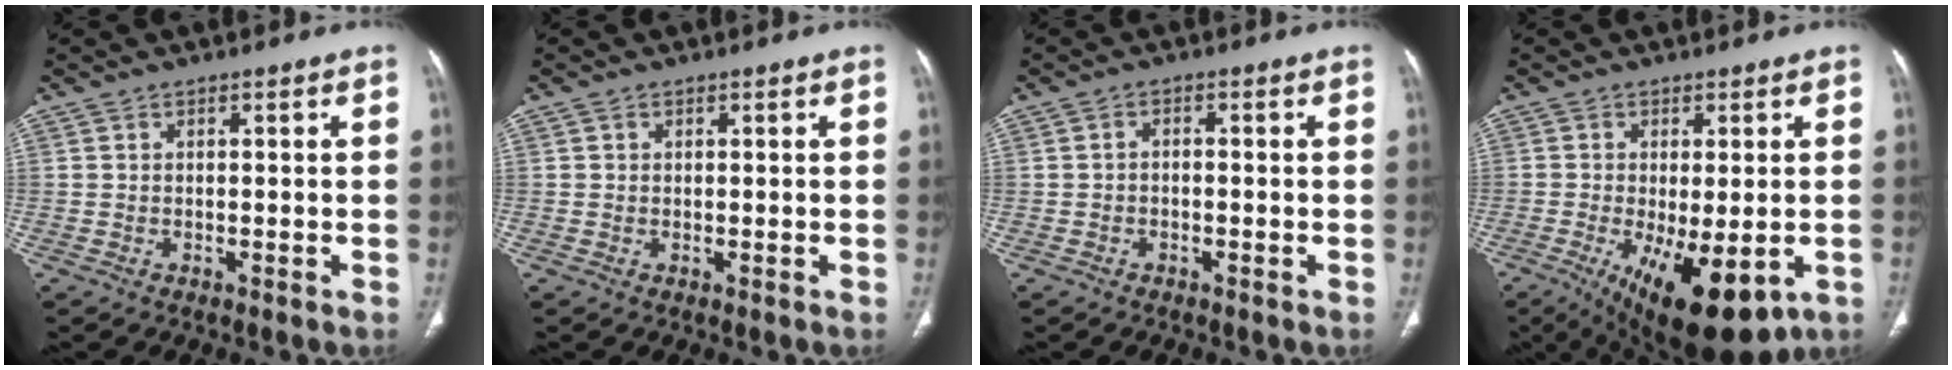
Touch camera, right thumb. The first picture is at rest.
{"total": 0.5, "force": [0.2, 0.5, 0.1], "torque": [0.001, 0.001, 0.003]}
{"total": 1.2, "force": [-0.4, 0.8, 0.8], "torque": [-0.010, 0.005, -0.010]}
{"total": 15.5, "force": [-5.6, 6.1, 13.1], "torque": [-0.193, -0.021, -0.068]}